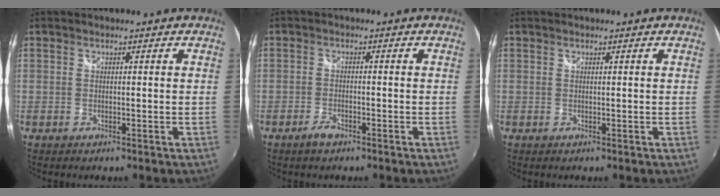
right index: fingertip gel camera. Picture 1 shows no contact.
{"total": 2.5, "force": [-1.9, 1.0, 1.3], "torque": [-0.033, -0.003, -0.038]}
{"total": 0.0}